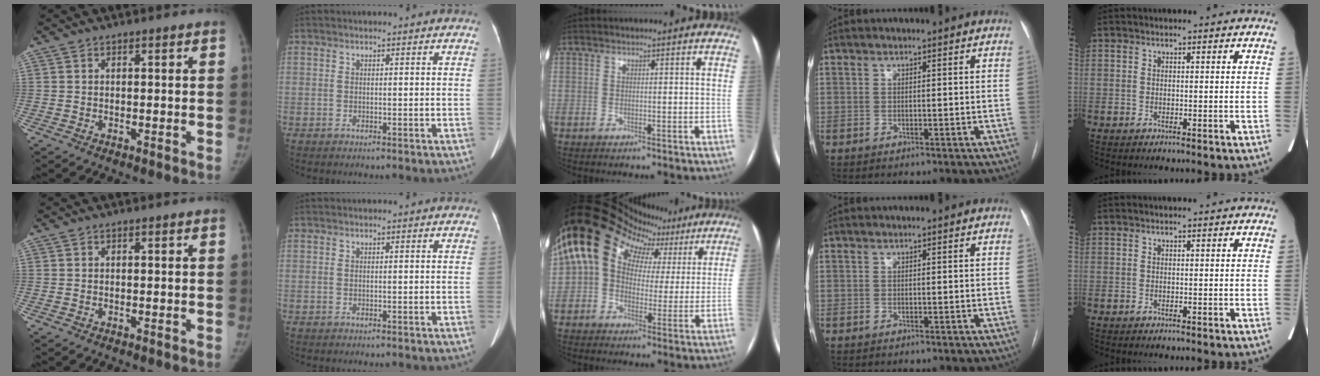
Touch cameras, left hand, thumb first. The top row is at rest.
{"middle": {"total": 17.7, "force": [7.8, 13.0, 9.2], "torque": [-0.171, 0.096, 0.124]}}